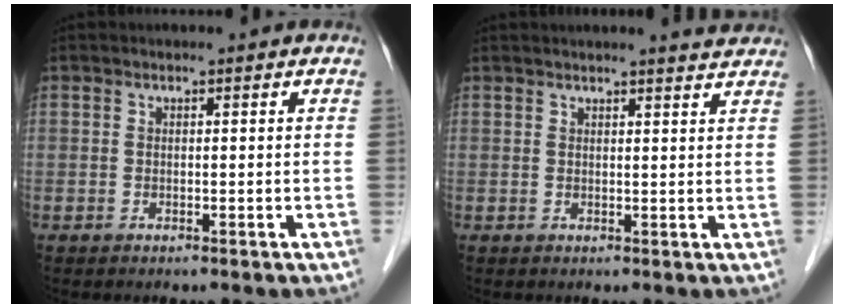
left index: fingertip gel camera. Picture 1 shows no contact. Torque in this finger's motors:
{"motor_torque": [0.80, -0.84, 0.36, 0.05]}